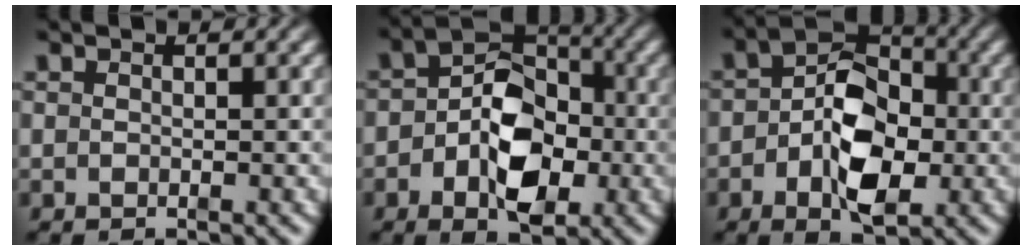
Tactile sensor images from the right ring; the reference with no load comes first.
{"total": 9.4, "force": [-1.7, 6.3, 6.7], "torque": [-0.095, -0.003, -0.031]}
{"total": 8.8, "force": [-1.4, 5.7, 6.6], "torque": [-0.097, 0.000, -0.028]}